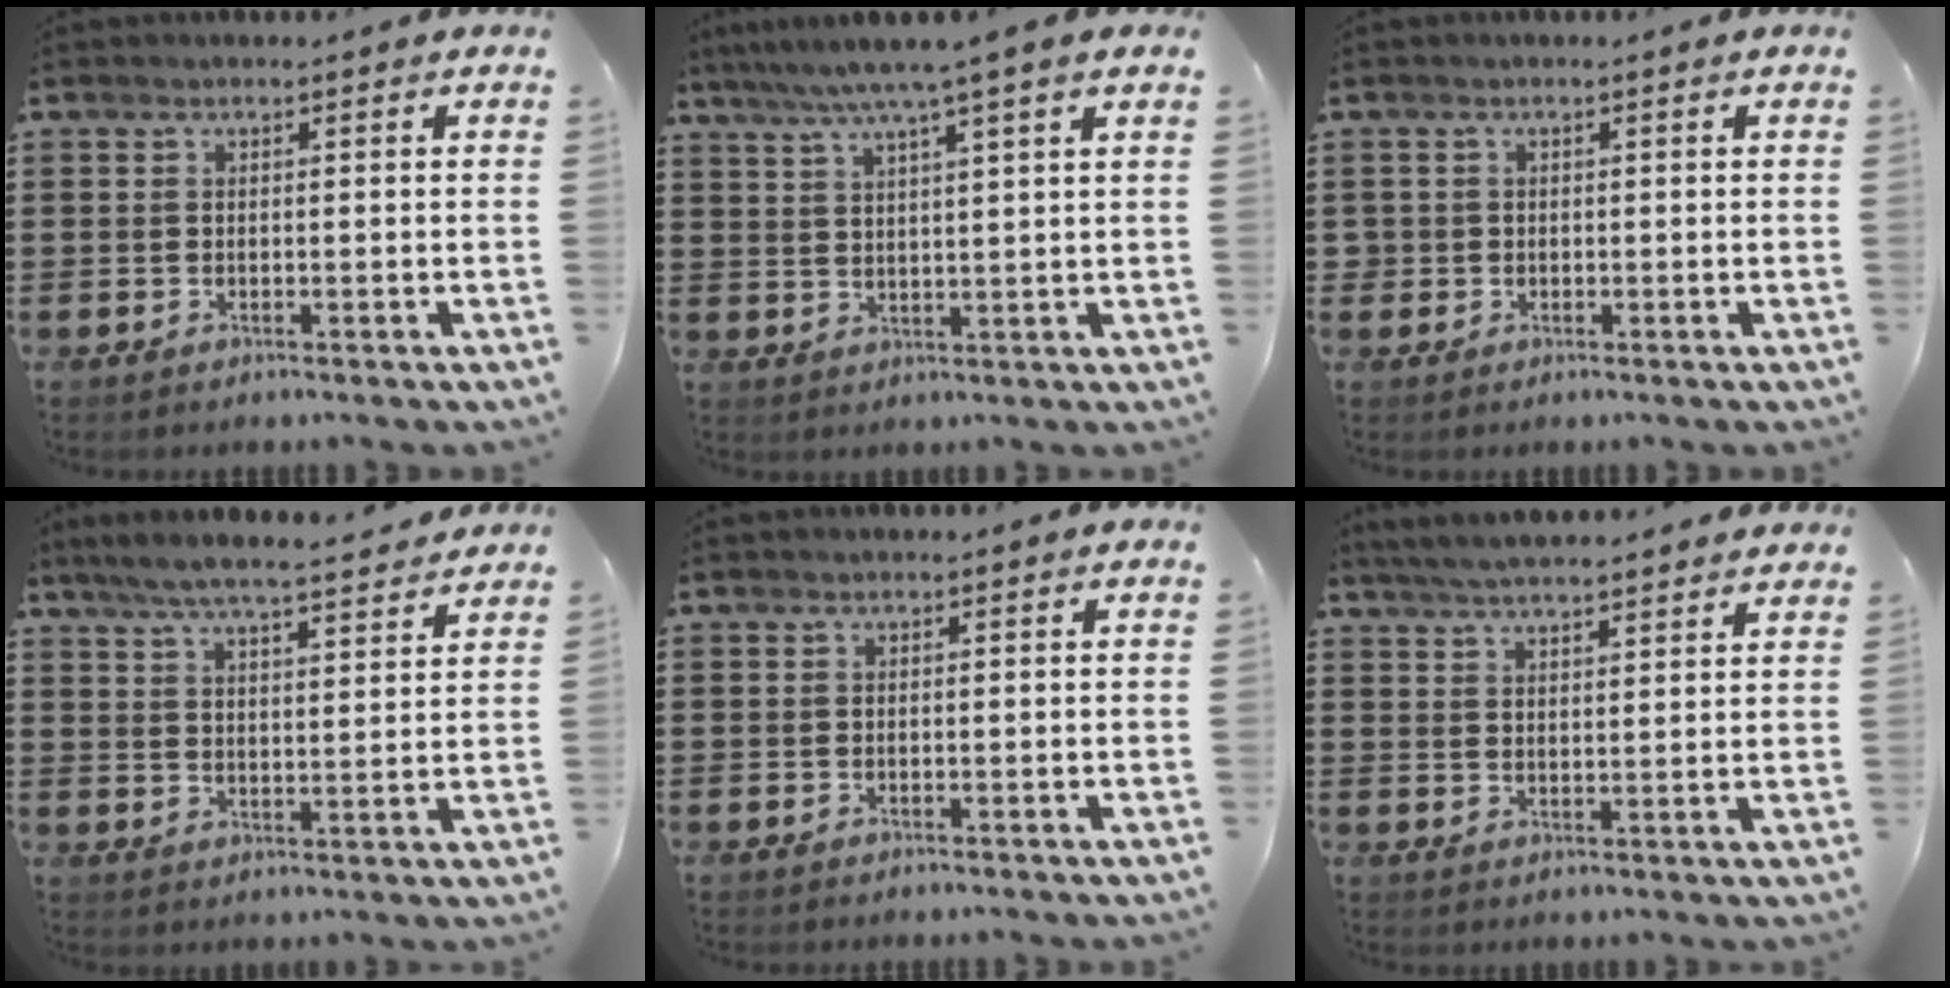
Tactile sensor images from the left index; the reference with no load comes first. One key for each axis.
{"total": 5.7, "fx": 4.2, "fy": -0.7, "fz": 3.7, "tx": -0.084, "ty": -0.014, "tz": 0.070}
{"total": 1.1, "fx": 0.0, "fy": 1.1, "fz": 0.1, "tx": -0.007, "ty": 0.005, "tz": -0.001}
{"total": 5.8, "fx": 5.3, "fy": 0.0, "fz": 2.3, "tx": -0.064, "ty": -0.028, "tz": 0.092}
{"total": 0.0}
{"total": 4.6, "fx": 4.4, "fy": -0.2, "fz": 1.2, "tx": -0.037, "ty": -0.015, "tz": 0.079}